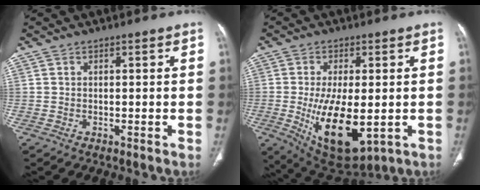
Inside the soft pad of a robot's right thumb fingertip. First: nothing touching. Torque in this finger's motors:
{"motor_torque": [-0.18, 1.60, 1.49, -0.17, 0.13]}